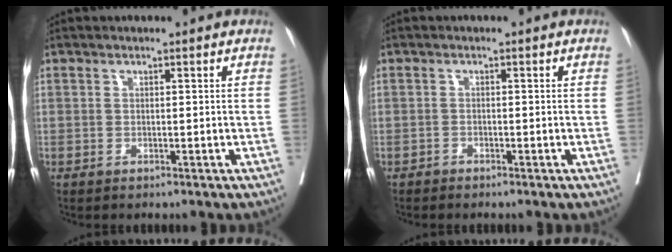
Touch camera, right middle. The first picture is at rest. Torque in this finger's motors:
{"motor_torque": [-0.07, -0.08, -0.05, 0.00]}